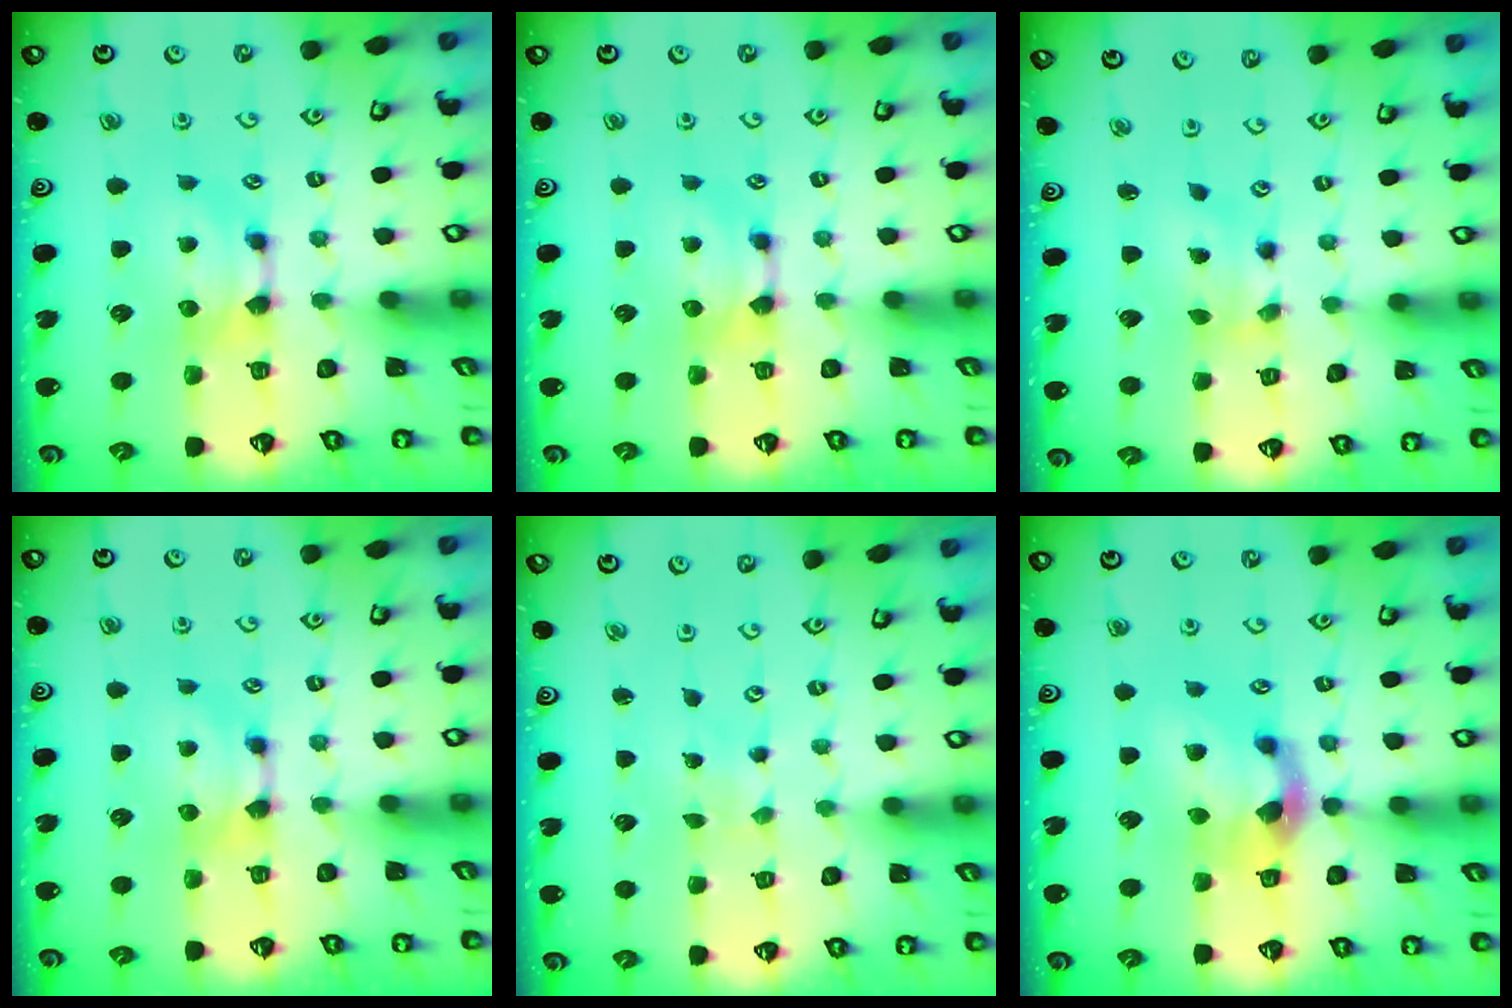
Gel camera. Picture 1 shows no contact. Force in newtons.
{"total": 0.0}
{"total": 2.3, "press": 1.7, "slide": 1.5}
{"total": 0.0}
{"total": 5.2, "press": 5.2, "slide": 0.2}
{"total": 4.6, "press": 4.2, "slide": 1.9}